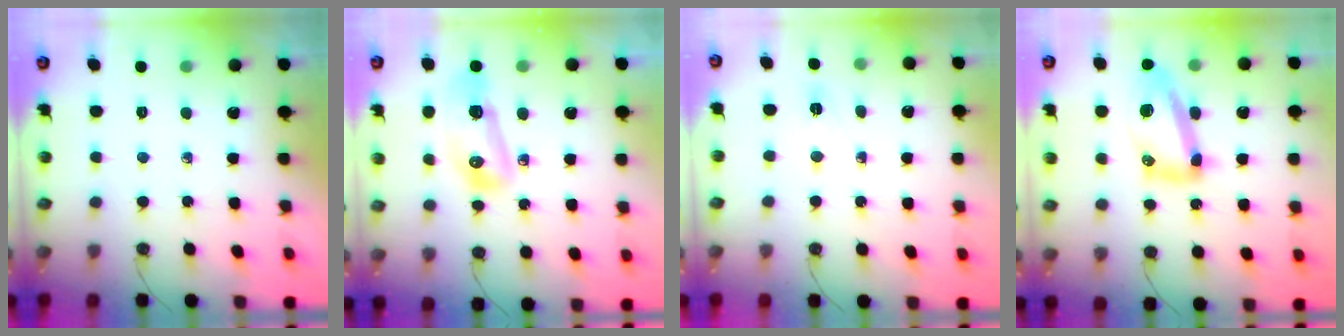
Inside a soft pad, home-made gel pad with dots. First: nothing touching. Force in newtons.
{"total": 12.0, "press": 11.8, "slide": 2.1}
{"total": 2.9, "press": 2.8, "slide": 0.5}
{"total": 14.3, "press": 14.2, "slide": 1.4}